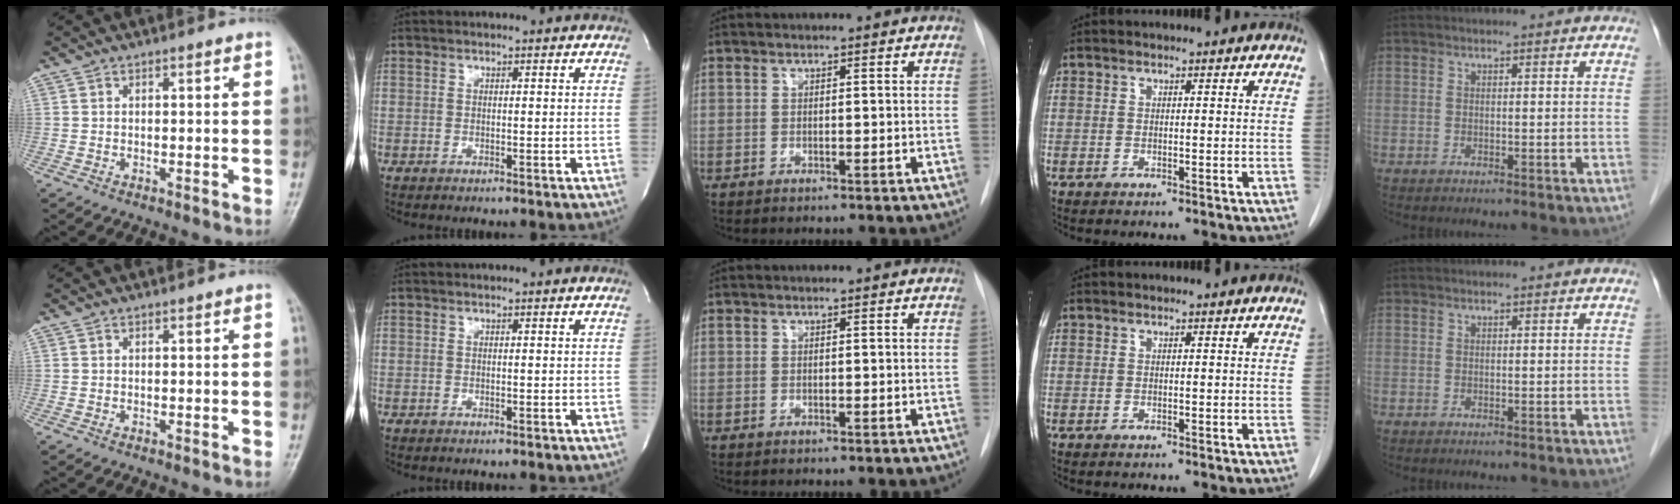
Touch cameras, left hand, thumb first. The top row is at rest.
{}